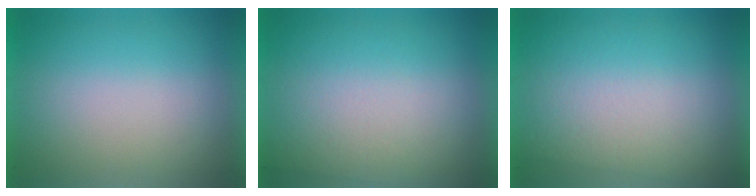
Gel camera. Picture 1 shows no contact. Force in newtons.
{"total": 3.0}
{"total": 2.9}